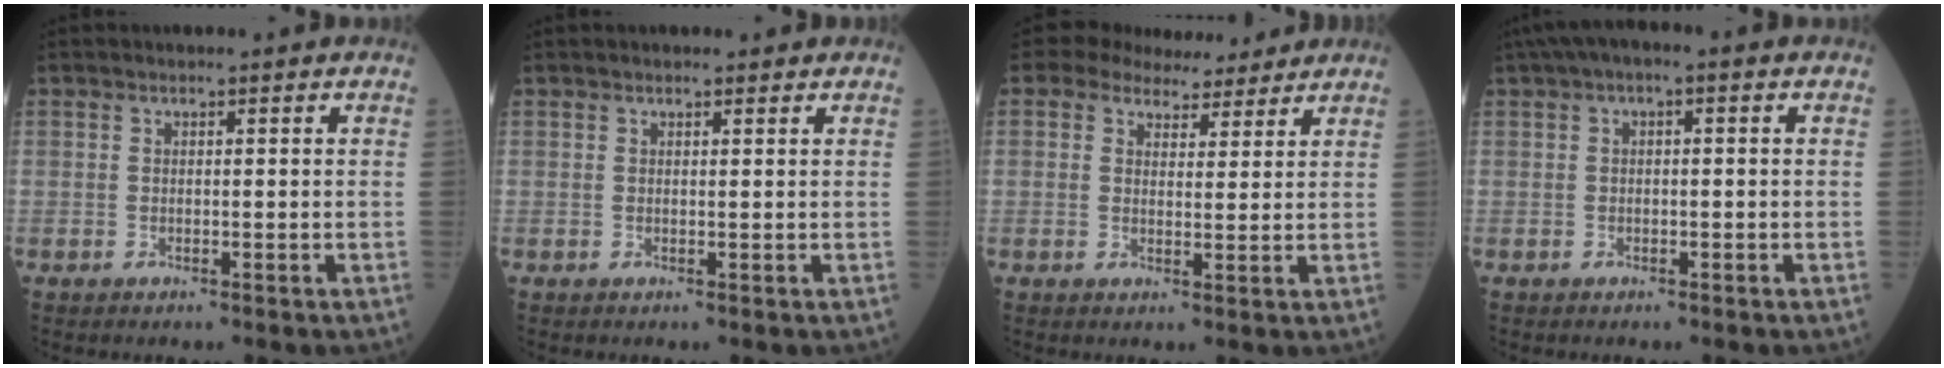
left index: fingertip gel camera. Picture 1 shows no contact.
{"total": 2.2, "force": [1.9, 0.6, 1.0], "torque": [-0.011, 0.021, 0.025]}
{"total": 7.3, "force": [6.4, 3.0, 1.7], "torque": [-0.023, 0.012, 0.084]}
{"total": 3.8, "force": [1.3, 1.2, 3.3], "torque": [-0.060, 0.023, 0.017]}